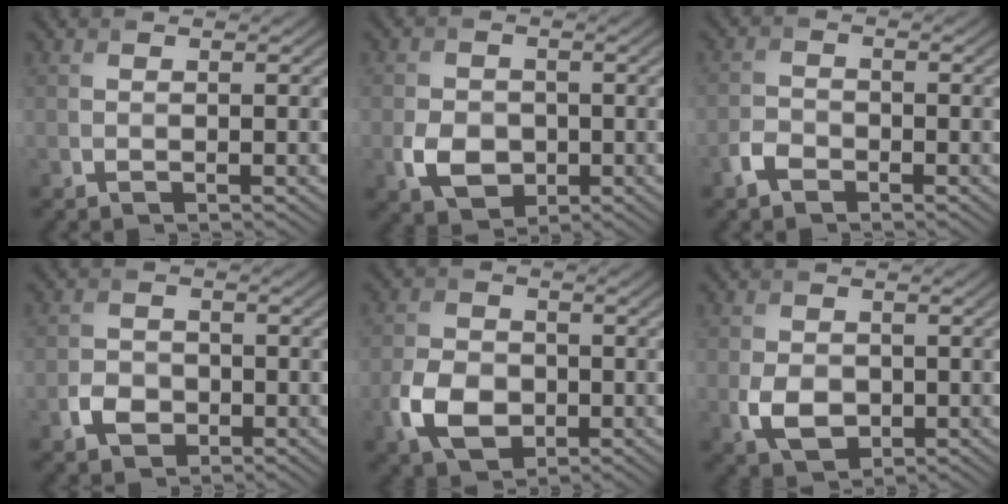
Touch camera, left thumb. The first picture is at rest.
{"total": 4.9, "force": [-1.2, 3.8, 2.7], "torque": [-0.061, -0.012, -0.024]}
{"total": 2.6, "force": [-1.8, 1.5, 1.1], "torque": [-0.026, 0.001, -0.045]}
{"total": 3.1, "force": [-1.4, 2.4, 1.5], "torque": [-0.028, 0.000, -0.032]}
{"total": 6.5, "force": [-2.2, 4.7, 4.0], "torque": [-0.091, -0.008, -0.049]}
{"total": 4.4, "force": [-0.9, 3.2, 2.8], "torque": [-0.064, -0.013, -0.018]}